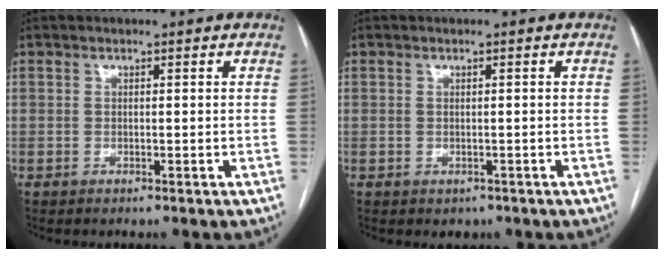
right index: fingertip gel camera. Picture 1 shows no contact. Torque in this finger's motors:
{"motor_torque": [0.06, -0.10, 0.03, -0.01]}